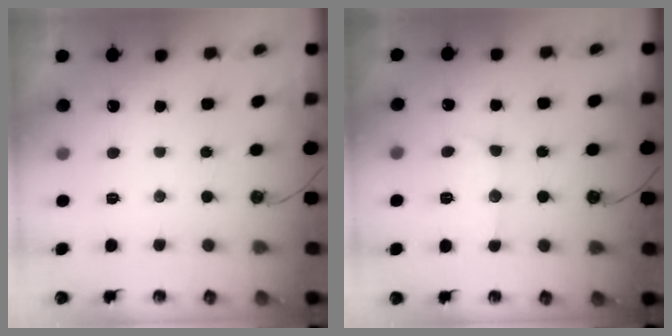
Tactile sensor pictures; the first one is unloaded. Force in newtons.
{"total": 12.0, "press": 12.0, "slide": 0.6}